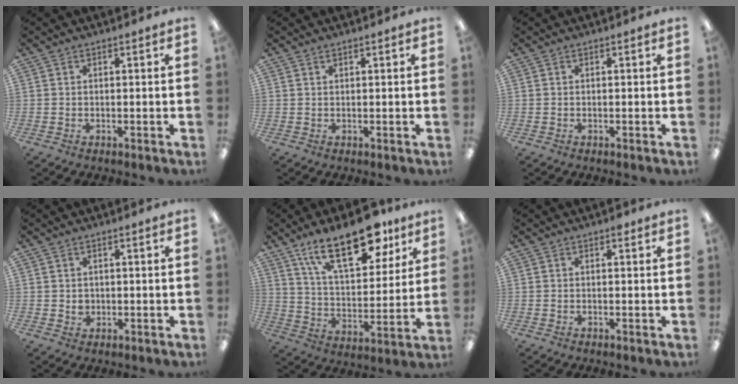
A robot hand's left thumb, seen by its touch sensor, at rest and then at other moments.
{"total": 0.8, "force": [0.6, 0.2, 0.4], "torque": [-0.008, 0.001, 0.011]}
{"total": 0.0}
{"total": 1.7, "force": [0.5, 1.5, 0.6], "torque": [-0.005, 0.001, 0.006]}
{"total": 22.1, "force": [13.6, 9.8, 14.4], "torque": [-0.227, -0.059, 0.229]}
{"total": 0.8, "force": [0.6, 0.4, 0.5], "torque": [-0.003, 0.000, 0.008]}